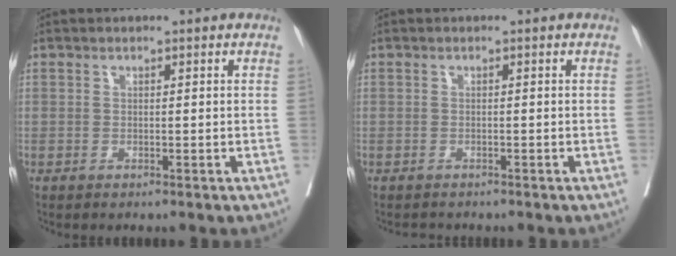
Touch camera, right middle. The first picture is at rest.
{"total": 1.4, "force": [-1.3, 0.4, 0.1], "torque": [-0.006, -0.005, -0.021]}